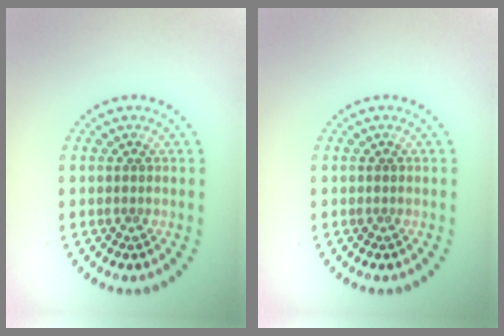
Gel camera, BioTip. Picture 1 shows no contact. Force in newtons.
{"total": 0.0}